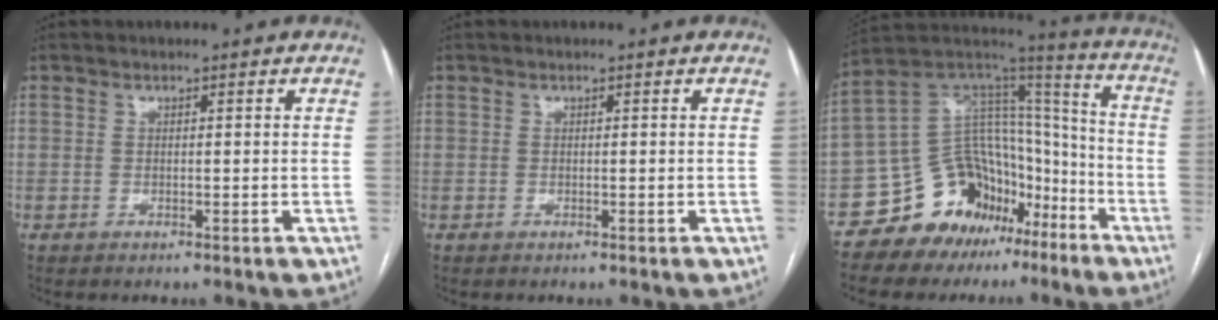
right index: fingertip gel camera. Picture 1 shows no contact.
{"total": 0.0}
{"total": 17.1, "force": [-10.7, 11.4, 7.0], "torque": [-0.102, 0.100, -0.171]}